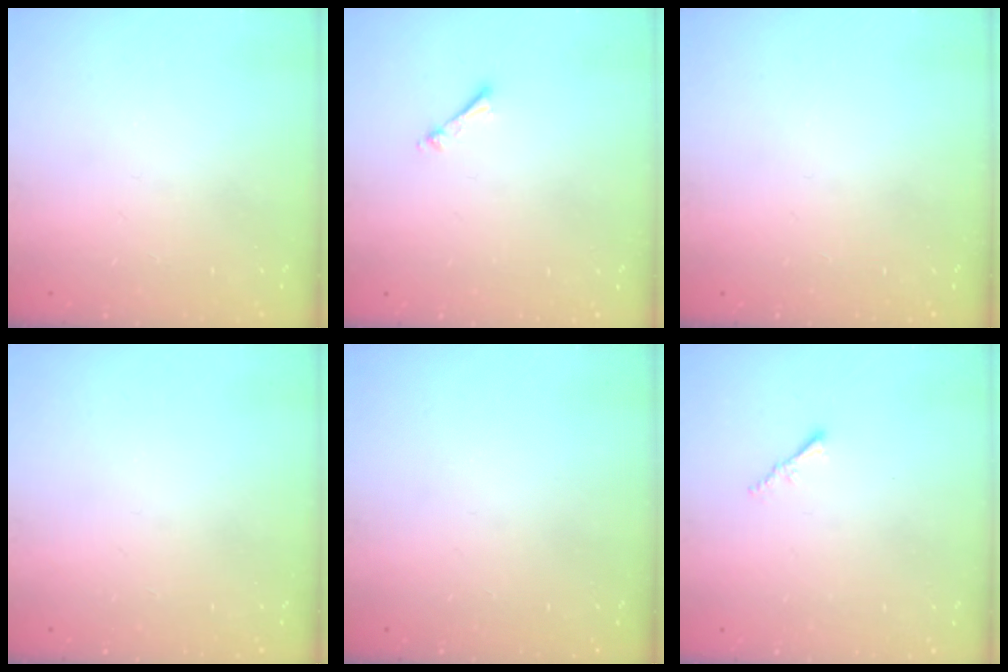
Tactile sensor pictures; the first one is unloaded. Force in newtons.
{"total": 1.0, "press": 1.0, "slide": 0.2}
{"total": 0.0}
{"total": 0.0}
{"total": 0.0}
{"total": 1.0, "press": 1.0, "slide": 0.4}